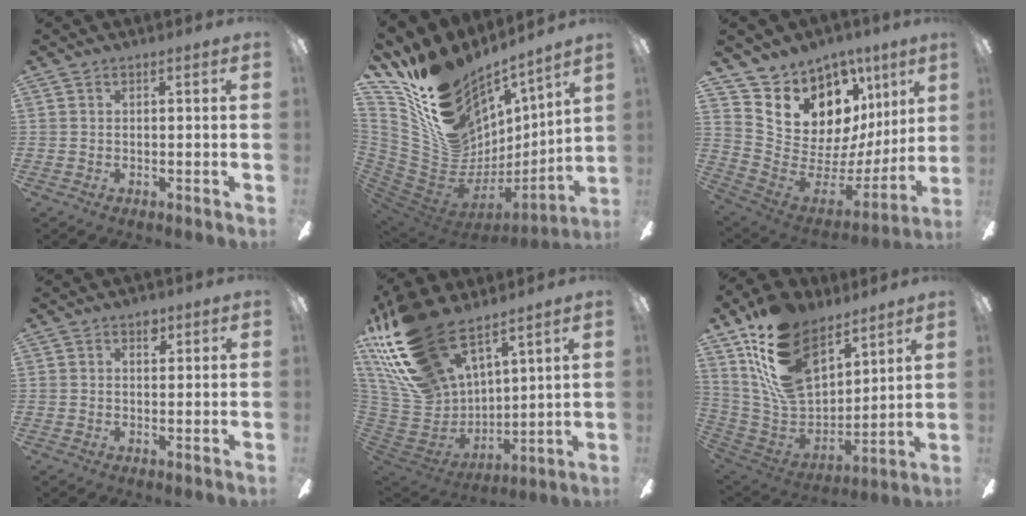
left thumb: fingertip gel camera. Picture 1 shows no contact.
{"total": 19.5, "force": [14.5, 10.7, 7.3], "torque": [-0.127, -0.130, 0.284]}
{"total": 14.9, "force": [9.6, 9.6, 6.1], "torque": [-0.107, -0.088, 0.192]}
{"total": 2.6, "force": [1.6, 1.6, 1.2], "torque": [-0.001, -0.006, 0.024]}
{"total": 25.1, "force": [17.5, 12.9, 12.6], "torque": [-0.282, -0.107, 0.327]}
{"total": 22.1, "force": [13.6, 12.5, 12.1], "torque": [-0.253, -0.069, 0.257]}